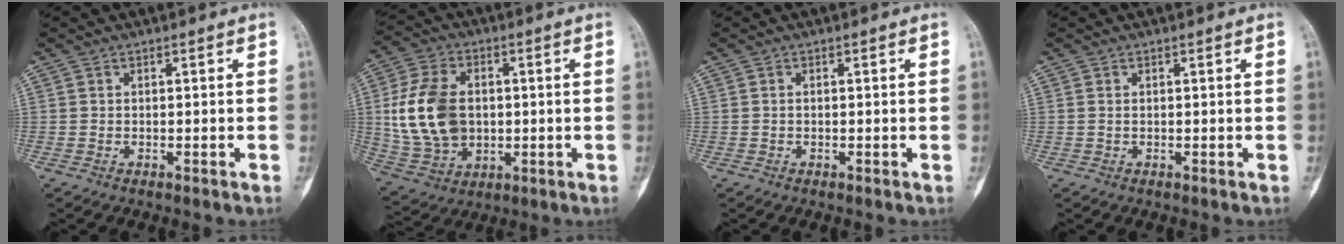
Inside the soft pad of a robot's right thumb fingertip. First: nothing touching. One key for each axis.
{"total": 15.7, "fx": 0.9, "fy": 11.1, "fz": 11.1, "tx": -0.198, "ty": 0.002, "tz": 0.027}
{"total": 0.0}
{"total": 0.0}